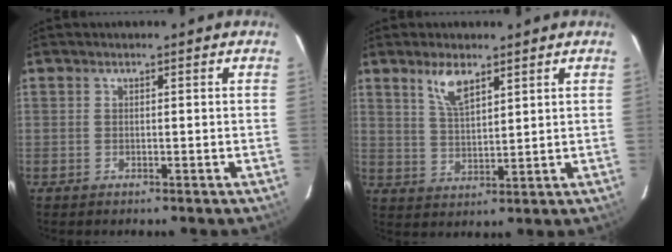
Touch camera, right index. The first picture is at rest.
{"total": 6.0, "force": [3.9, 2.1, 4.0], "torque": [-0.074, 0.000, 0.080]}